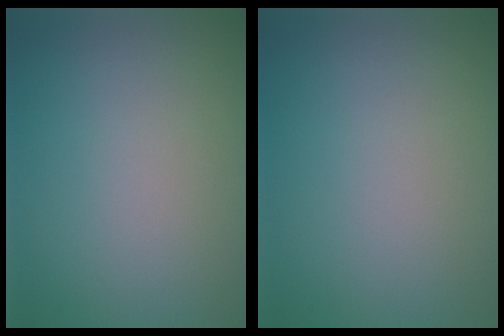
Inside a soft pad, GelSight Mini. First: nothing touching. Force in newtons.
{"total": 0.0}